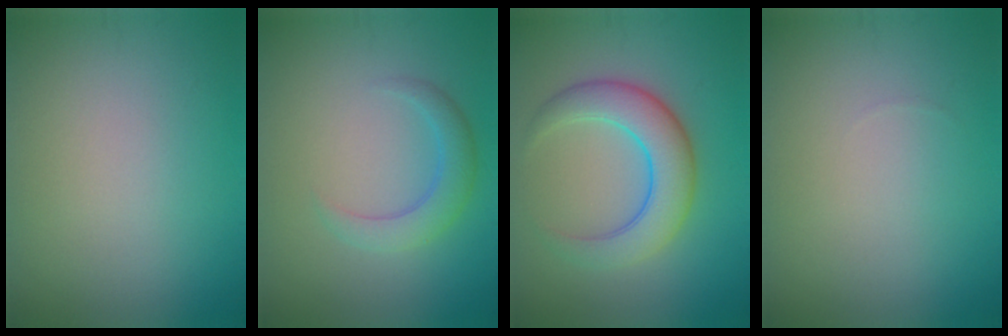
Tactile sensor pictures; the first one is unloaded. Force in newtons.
{"total": 2.8, "press": 2.8, "slide": 0.2}
{"total": 5.6, "press": 5.6, "slide": 0.2}
{"total": 0.0}